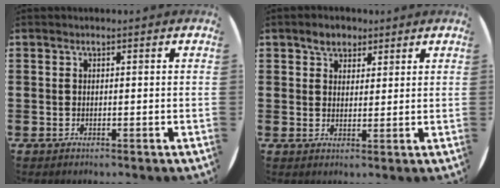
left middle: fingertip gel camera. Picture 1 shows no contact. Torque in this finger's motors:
{"motor_torque": [0.44, -0.39, 0.06, 0.04]}